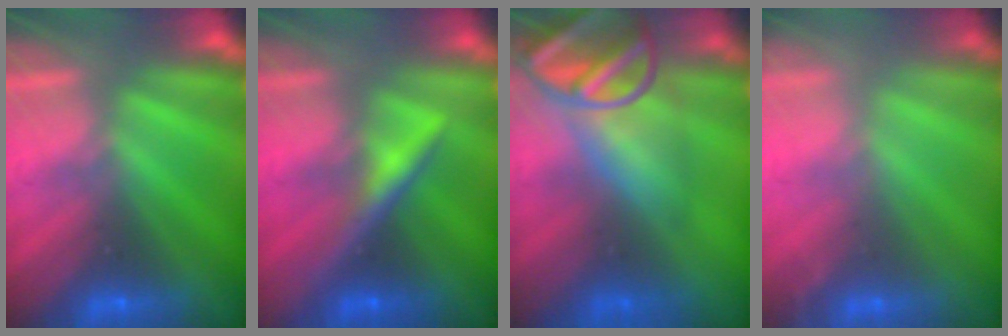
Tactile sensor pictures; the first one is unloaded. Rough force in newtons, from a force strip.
{"total": 3.4}
{"total": 6.7}
{"total": 1.5}